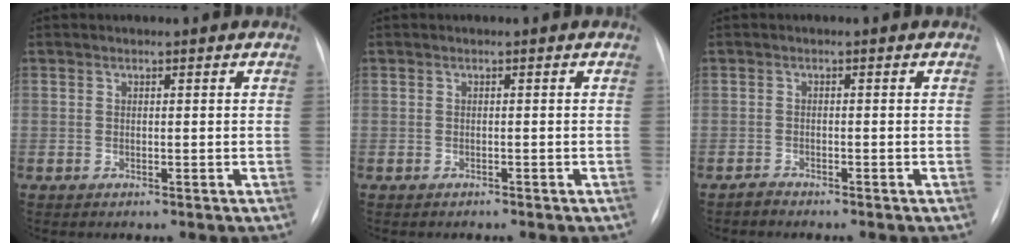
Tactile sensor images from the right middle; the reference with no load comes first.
{"total": 0.9, "force": [-0.7, 0.3, 0.4], "torque": [-0.010, -0.001, -0.007]}
{"total": 1.0, "force": [-1.0, 0.1, 0.0], "torque": [-0.002, -0.002, -0.018]}